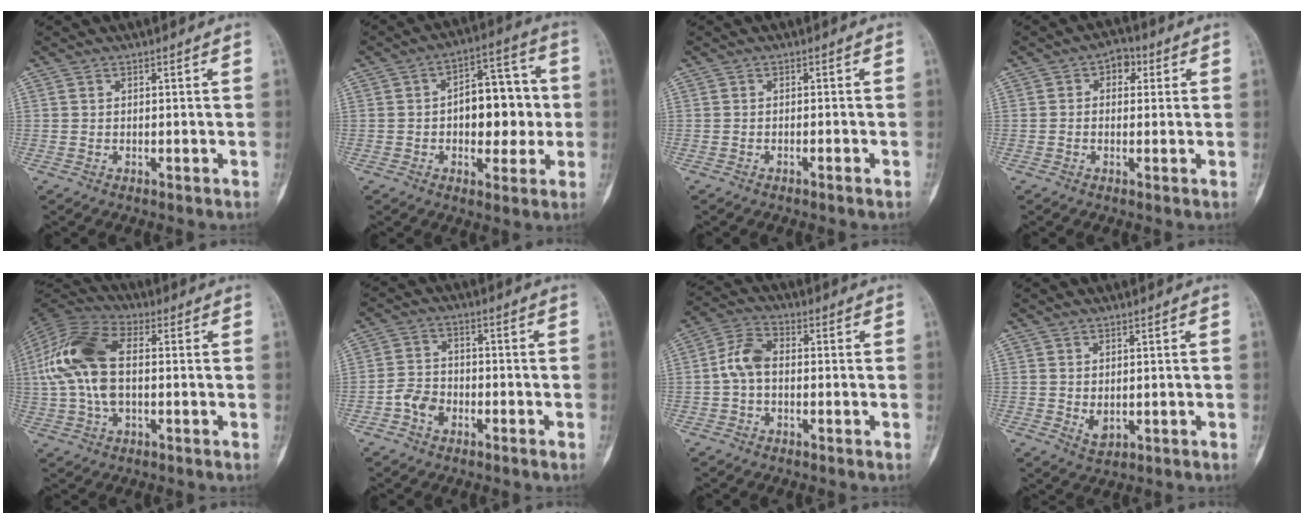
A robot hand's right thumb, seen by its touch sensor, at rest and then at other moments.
{"total": 13.6, "force": [-0.4, 8.1, 11.0], "torque": [-0.105, 0.031, -0.007]}
{"total": 0.9, "force": [-0.6, -0.1, 0.6], "torque": [-0.017, 0.004, -0.007]}
{"total": 3.9, "force": [1.2, 2.9, 2.4], "torque": [-0.010, 0.006, 0.008]}
{"total": 15.4, "force": [0.9, 8.4, 12.8], "torque": [-0.274, 0.028, 0.011]}
{"total": 4.7, "force": [-2.3, 3.3, 2.4], "torque": [-0.034, 0.020, -0.047]}
{"total": 5.9, "force": [-0.5, 3.6, 4.7], "torque": [-0.093, 0.018, -0.021]}
{"total": 2.5, "force": [0.0, 1.5, 1.9], "torque": [-0.029, -0.007, 0.011]}